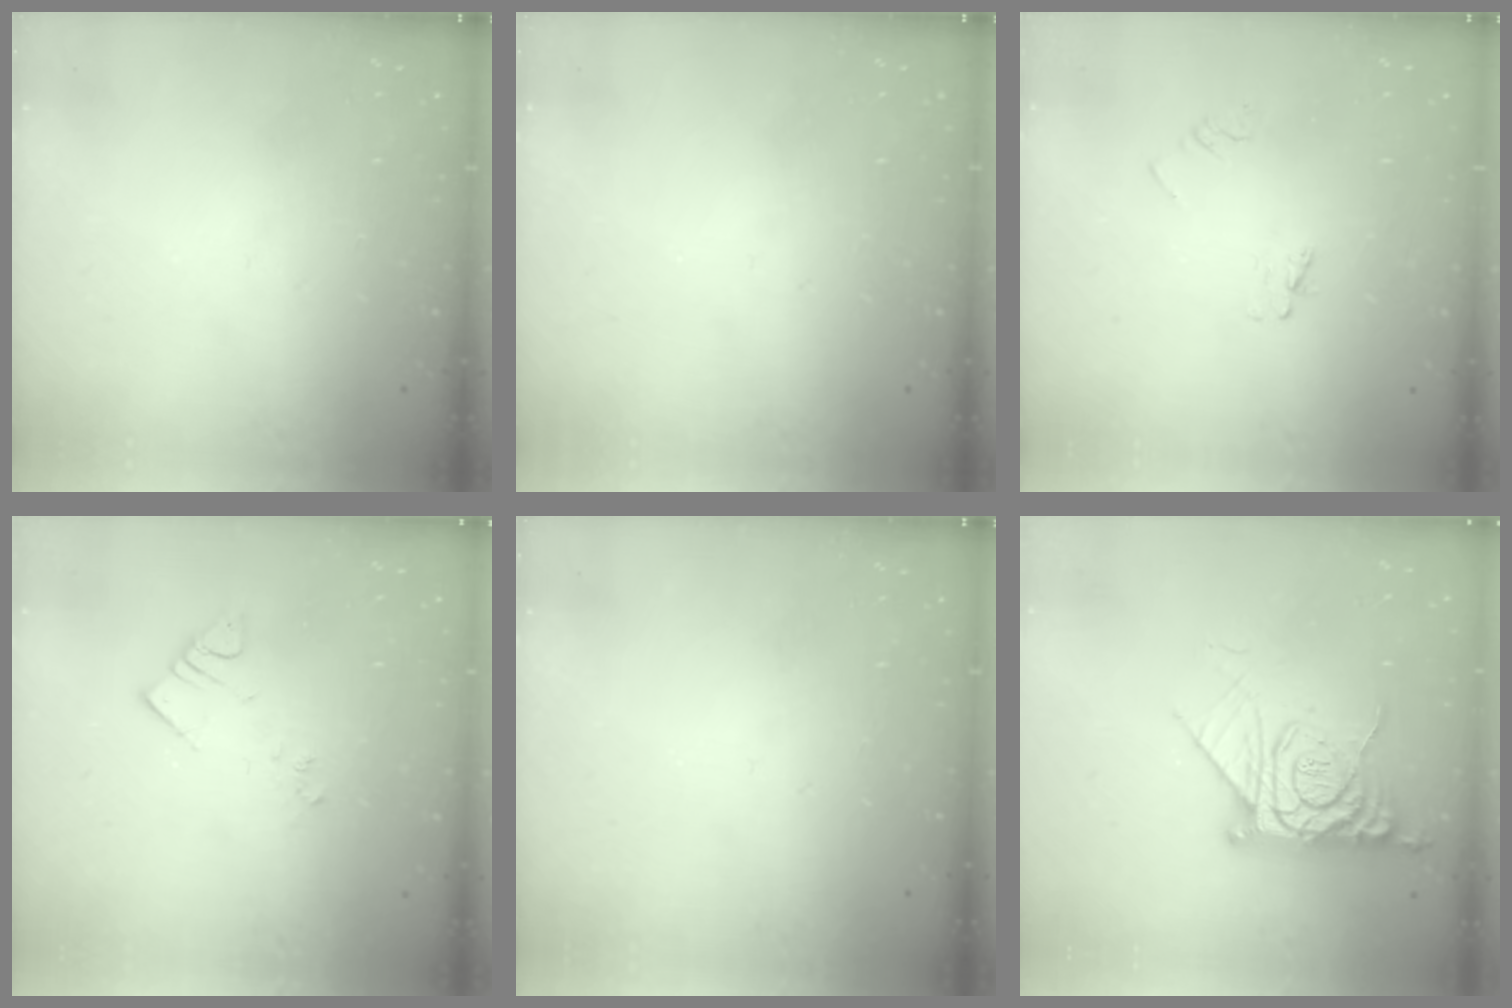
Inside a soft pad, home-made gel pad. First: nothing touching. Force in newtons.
{"total": 0.0}
{"total": 2.9, "press": 2.9, "slide": 0.3}
{"total": 6.0, "press": 6.0, "slide": 0.5}
{"total": 0.0}
{"total": 12.2, "press": 12.1, "slide": 1.3}